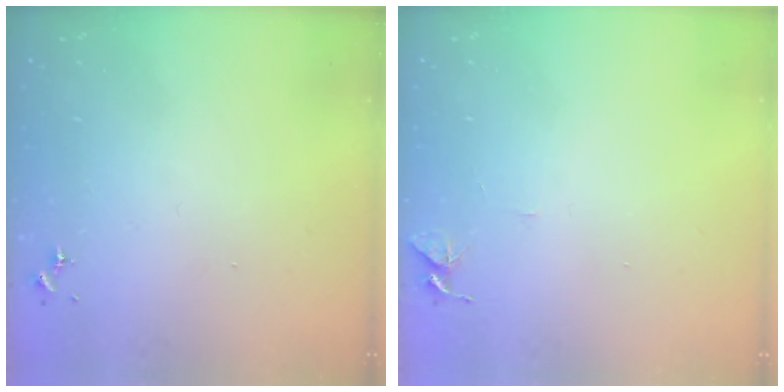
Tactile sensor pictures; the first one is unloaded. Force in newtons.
{"total": 5.2, "press": 5.1, "slide": 0.4}